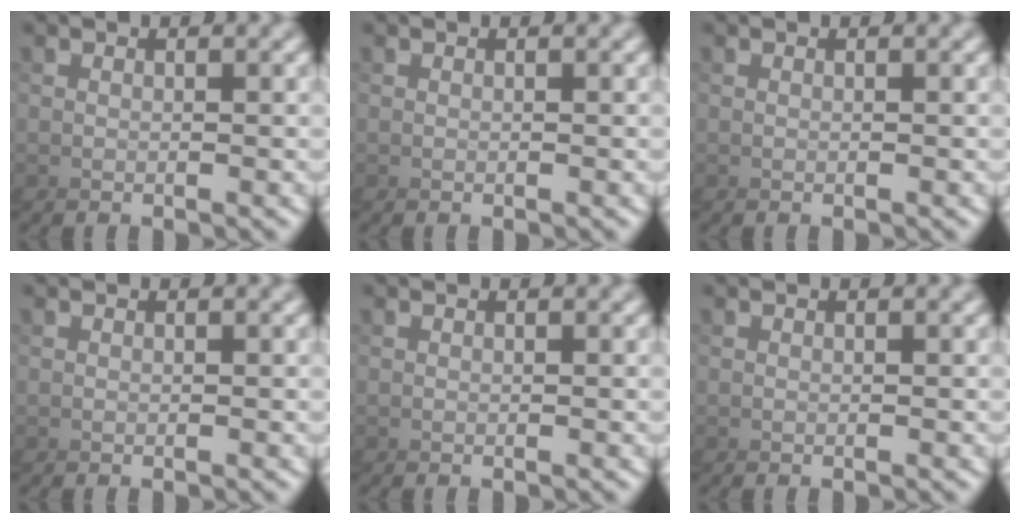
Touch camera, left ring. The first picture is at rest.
{"total": 0.0}
{"total": 0.0}
{"total": 0.0}
{"total": 0.0}
{"total": 0.0}